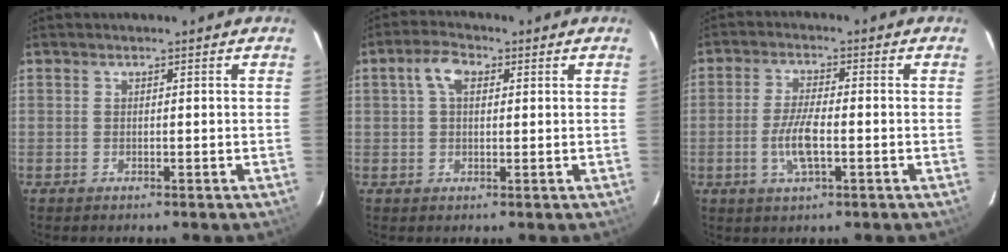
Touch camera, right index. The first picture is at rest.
{"total": 4.6, "force": [1.4, 2.7, 3.5], "torque": [-0.066, 0.017, 0.026]}
{"total": 6.5, "force": [-1.8, 1.9, 6.0], "torque": [-0.124, -0.002, -0.035]}